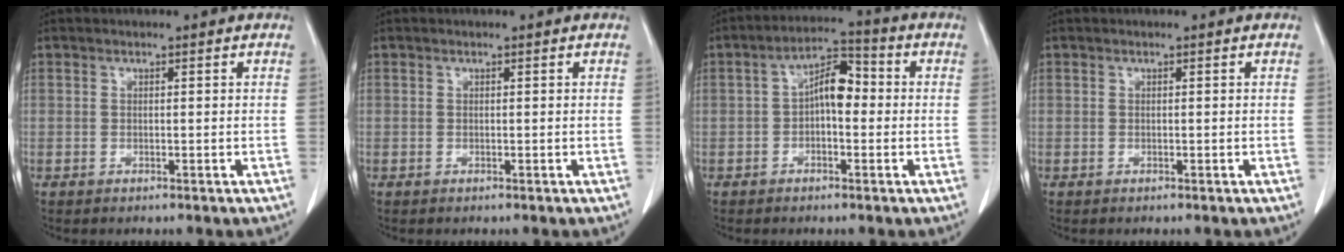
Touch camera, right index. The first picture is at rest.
{"total": 0.0}
{"total": 6.4, "force": [-0.2, 2.9, 5.6], "torque": [-0.098, 0.031, -0.009]}
{"total": 0.0}